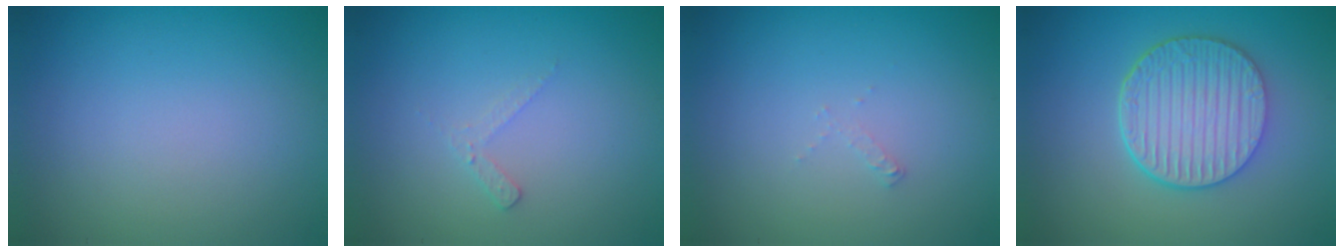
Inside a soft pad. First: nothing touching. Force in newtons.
{"total": 1.2, "press": 1.1, "slide": 0.3}
{"total": 0.5, "press": 0.5, "slide": 0.1}
{"total": 6.3, "press": 4.7, "slide": 4.1}